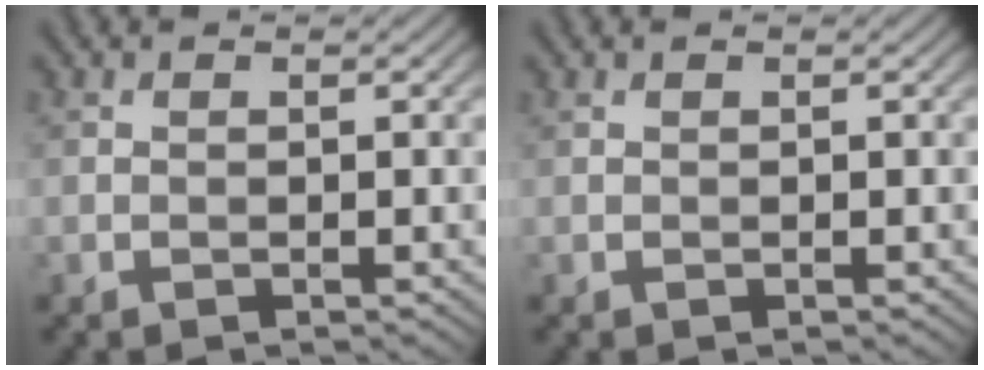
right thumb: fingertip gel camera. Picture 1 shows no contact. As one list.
[{"total": 0.0}]